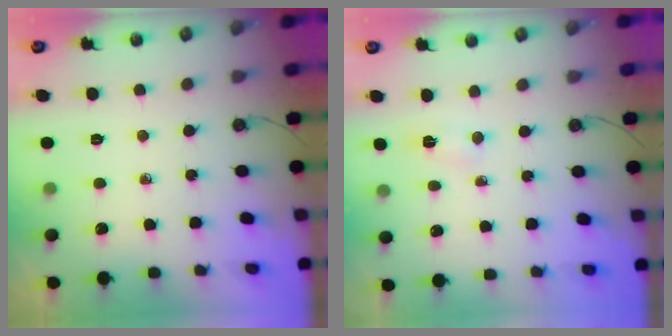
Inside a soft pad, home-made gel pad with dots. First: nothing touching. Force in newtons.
{"total": 2.9, "press": 2.9, "slide": 0.4}